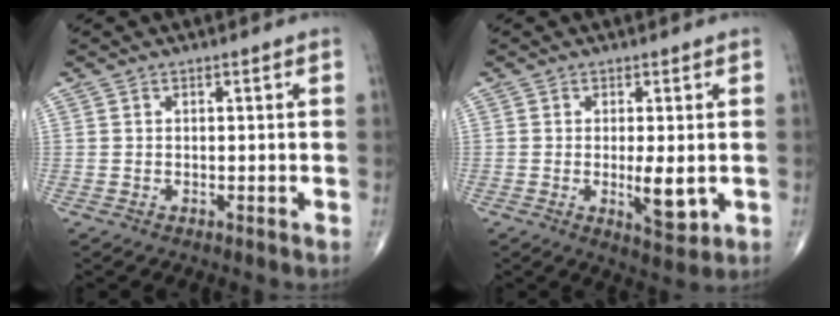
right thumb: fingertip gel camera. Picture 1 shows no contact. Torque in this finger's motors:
{"motor_torque": [2.61, 2.40, 1.31, -0.65, 0.45]}